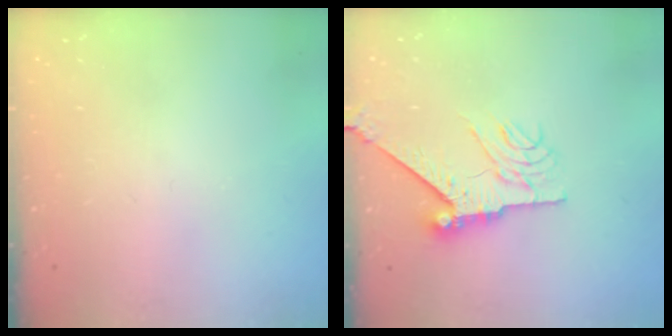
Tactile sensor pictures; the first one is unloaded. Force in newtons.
{"total": 8.9, "press": 8.9, "slide": 0.9}